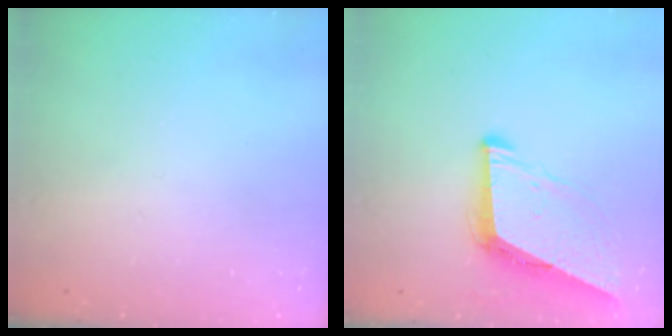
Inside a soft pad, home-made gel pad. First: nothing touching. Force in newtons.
{"total": 8.8, "press": 8.1, "slide": 3.6}